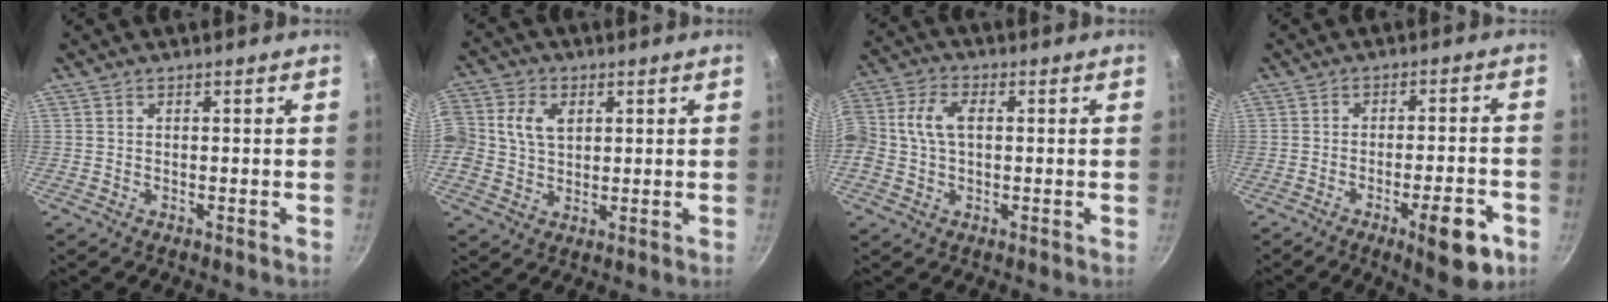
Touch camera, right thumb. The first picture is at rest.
{"total": 10.1, "force": [2.1, 8.0, 5.8], "torque": [-0.118, 0.019, 0.033]}
{"total": 8.7, "force": [0.7, 5.6, 6.6], "torque": [-0.134, 0.024, -0.001]}
{"total": 10.3, "force": [-4.7, 2.9, 8.7], "torque": [-0.101, 0.024, -0.059]}